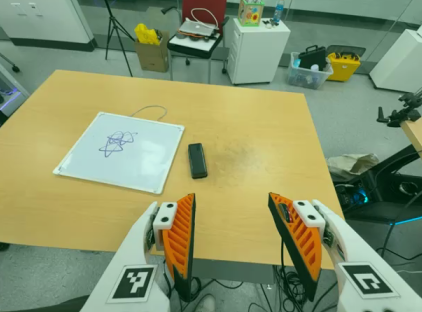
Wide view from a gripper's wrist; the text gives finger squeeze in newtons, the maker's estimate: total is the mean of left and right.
{"total": 0.0}